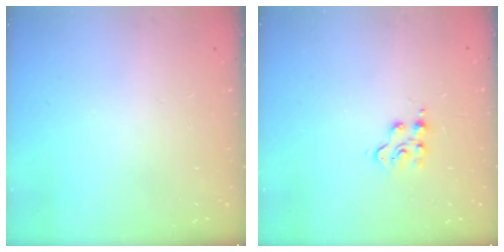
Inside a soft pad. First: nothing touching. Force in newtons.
{"total": 4.2, "press": 4.1, "slide": 0.5}